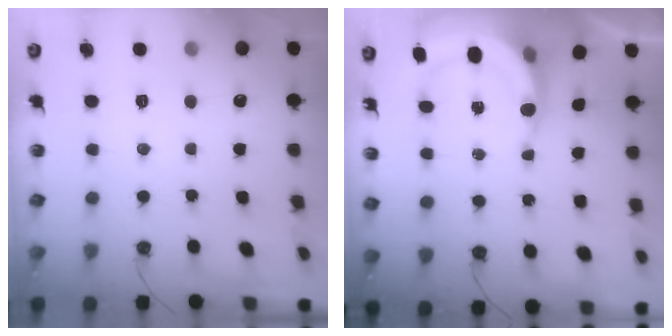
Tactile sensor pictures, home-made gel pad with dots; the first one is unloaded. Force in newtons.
{"total": 7.7, "press": 7.5, "slide": 1.8}